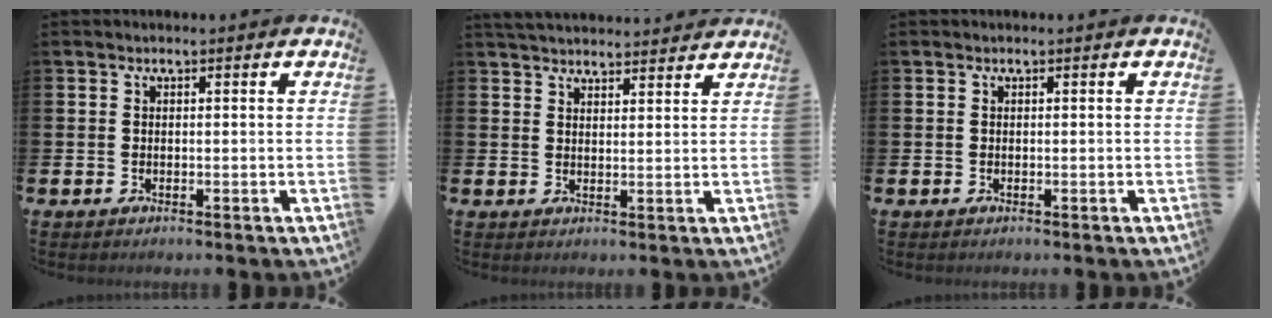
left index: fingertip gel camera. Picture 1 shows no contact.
{"total": 3.8, "force": [3.8, 0.5, 0.3], "torque": [-0.011, -0.019, 0.070]}
{"total": 0.0}